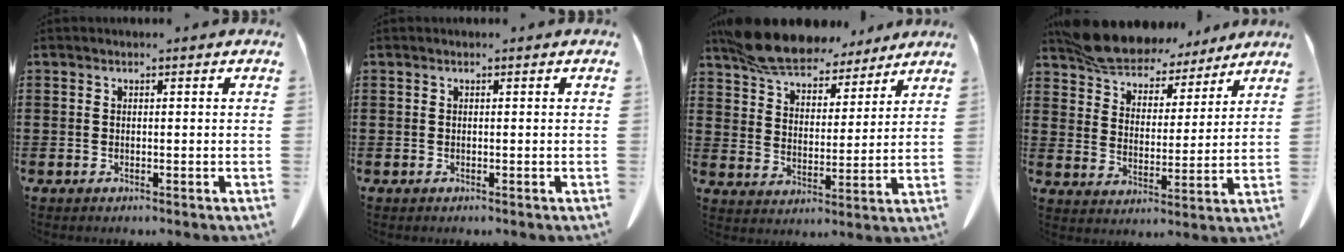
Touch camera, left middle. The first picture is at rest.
{"total": 0.0}
{"total": 10.0, "force": [9.0, 2.8, 3.3], "torque": [-0.095, -0.042, 0.170]}
{"total": 8.8, "force": [8.2, 2.4, 1.7], "torque": [-0.075, -0.039, 0.157]}